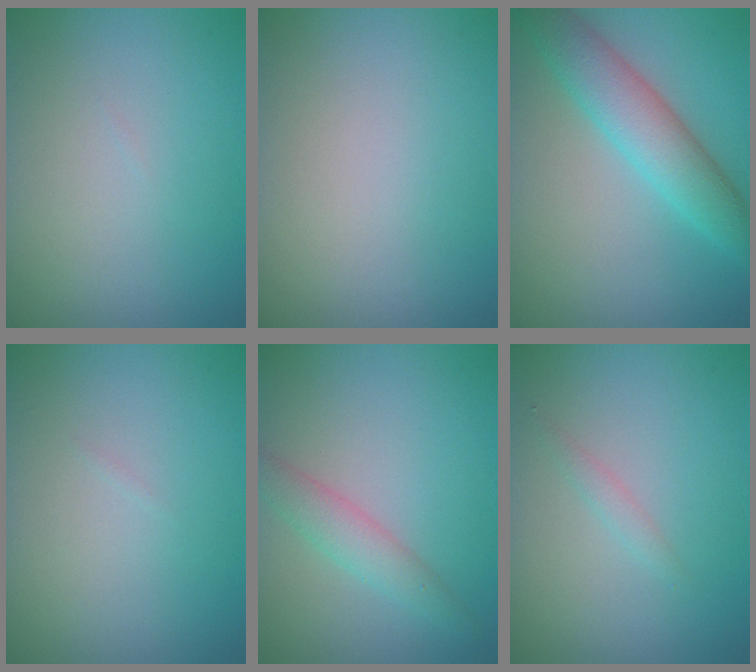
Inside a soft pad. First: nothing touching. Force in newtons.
{"total": 0.0}
{"total": 5.4, "press": 5.4, "slide": 0.1}
{"total": 0.0}
{"total": 2.5, "press": 2.5, "slide": 0.1}
{"total": 0.9, "press": 0.9, "slide": 0.1}